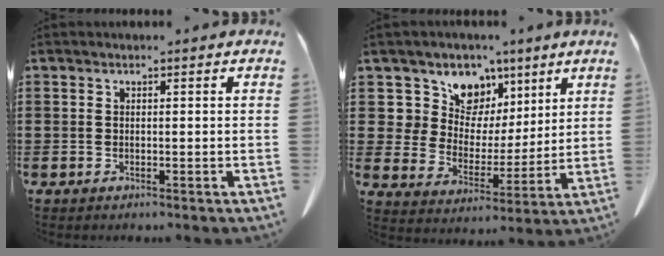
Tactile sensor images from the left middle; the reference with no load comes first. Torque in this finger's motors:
{"motor_torque": [2.14, 0.00, 0.17, 0.02]}